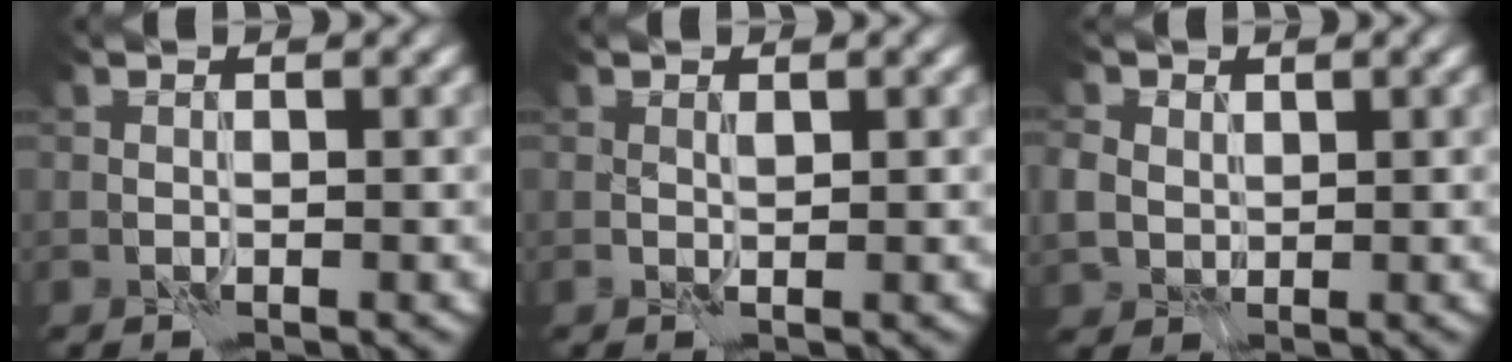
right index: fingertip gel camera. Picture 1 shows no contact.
{"total": 0.6, "force": [0.4, 0.3, 0.3], "torque": [-0.006, -0.002, 0.007]}
{"total": 2.9, "force": [0.9, 2.6, 1.0], "torque": [-0.029, 0.000, 0.016]}